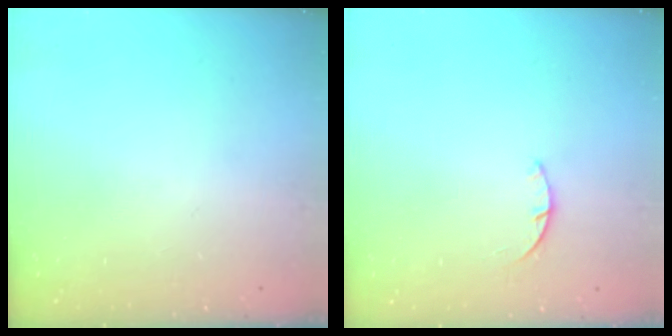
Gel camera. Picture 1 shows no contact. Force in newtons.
{"total": 1.4, "press": 1.4, "slide": 0.3}